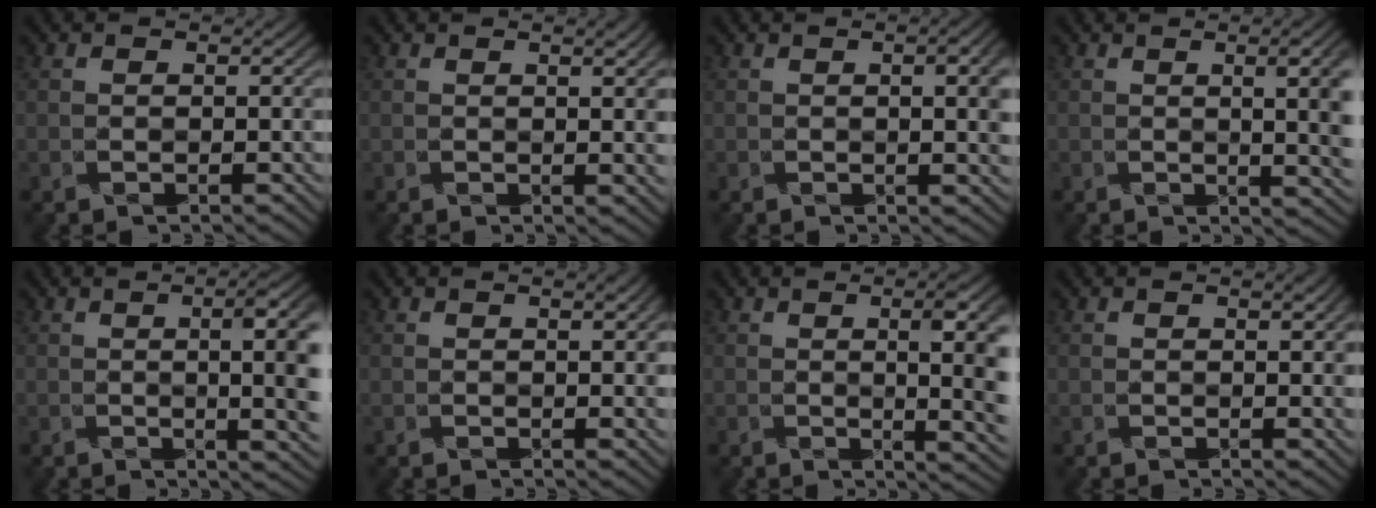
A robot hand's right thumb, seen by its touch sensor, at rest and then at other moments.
{"total": 3.6, "force": [1.2, 0.7, 3.3], "torque": [-0.036, 0.008, 0.018]}
{"total": 4.6, "force": [0.9, 1.2, 4.3], "torque": [-0.050, 0.004, 0.016]}
{"total": 8.6, "force": [1.3, 2.6, 8.1], "torque": [-0.067, 0.021, 0.012]}
{"total": 11.0, "force": [0.8, 3.8, 10.3], "torque": [-0.093, 0.024, 0.004]}
{"total": 2.9, "force": [1.1, 0.4, 2.7], "torque": [-0.030, 0.009, 0.015]}
{"total": 9.5, "force": [0.8, 3.0, 9.0], "torque": [-0.074, 0.022, 0.006]}
{"total": 2.5, "force": [1.1, 0.3, 2.2], "torque": [-0.026, 0.008, 0.015]}